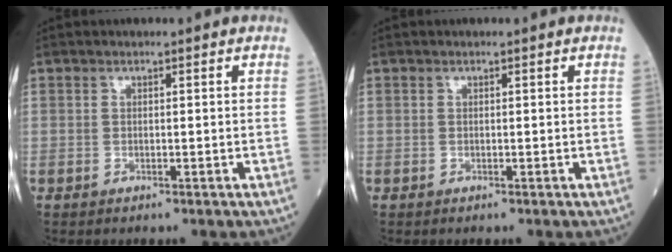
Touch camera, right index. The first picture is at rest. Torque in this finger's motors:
{"motor_torque": [0.00, 0.00, -0.02, 0.01]}